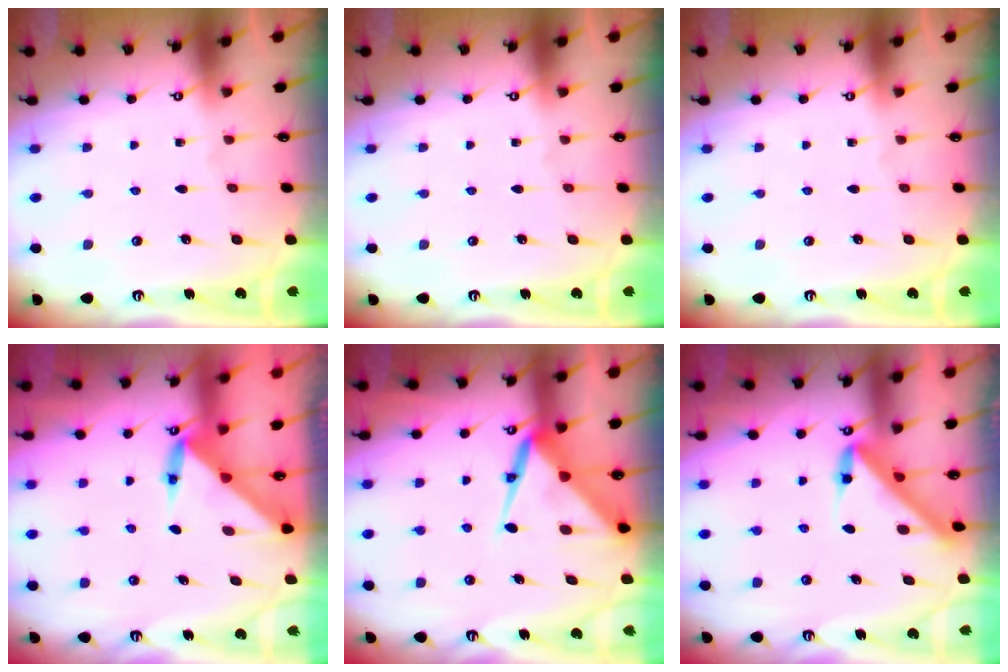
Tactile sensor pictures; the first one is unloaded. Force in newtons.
{"total": 0.0}
{"total": 0.0}
{"total": 3.7, "press": 3.7, "slide": 0.5}
{"total": 10.1, "press": 10.0, "slide": 1.0}
{"total": 4.2, "press": 4.2, "slide": 0.2}